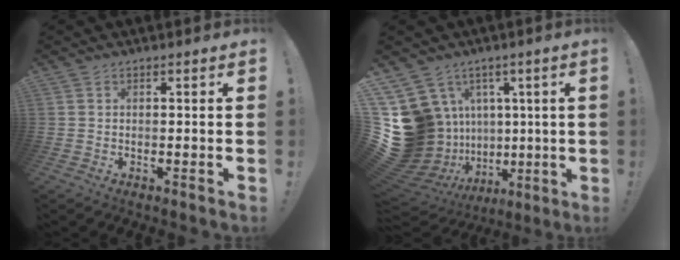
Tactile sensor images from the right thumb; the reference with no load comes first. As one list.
[{"total": 20.4, "force": [1.6, 17.8, 9.7], "torque": [-0.189, -0.045, 0.100]}]